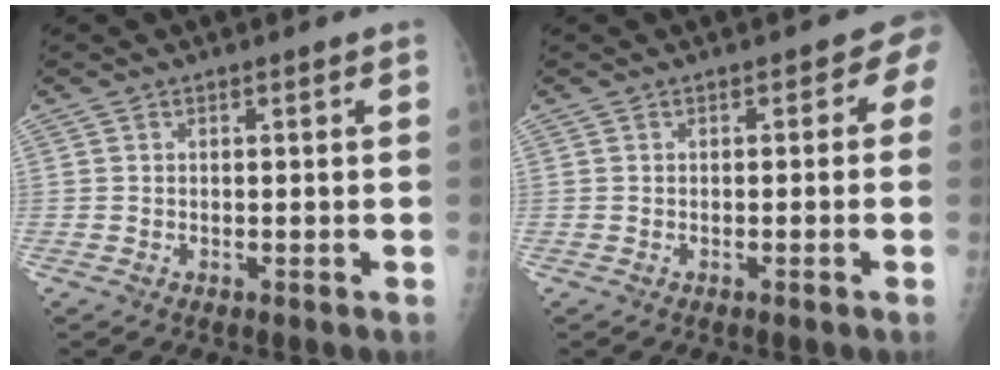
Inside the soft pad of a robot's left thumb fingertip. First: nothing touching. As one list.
[{"total": 2.1, "force": [-0.3, 1.7, 1.2], "torque": [0.014, 0.010, -0.014]}]